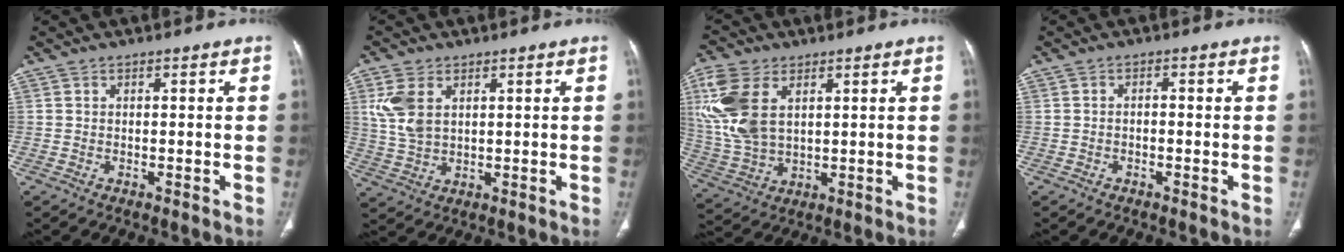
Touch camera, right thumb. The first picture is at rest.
{"total": 7.1, "force": [2.4, 4.4, 5.0], "torque": [-0.107, -0.002, 0.057]}
{"total": 13.8, "force": [4.3, 8.4, 10.1], "torque": [-0.231, -0.004, 0.095]}
{"total": 1.1, "force": [-0.4, 0.6, 0.7], "torque": [-0.010, 0.007, -0.009]}